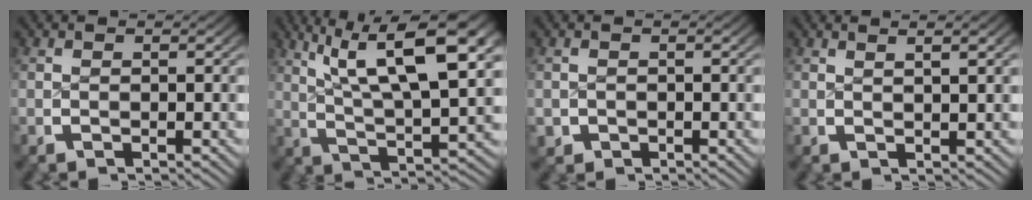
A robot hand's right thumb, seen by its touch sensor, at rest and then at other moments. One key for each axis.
{"total": 10.4, "fx": 3.1, "fy": 4.4, "fz": 8.9, "tx": -0.143, "ty": -0.012, "tz": 0.055}
{"total": 1.9, "fx": -0.9, "fy": 1.7, "fz": 0.3, "tx": -0.012, "ty": -0.017, "tz": -0.007}
{"total": 1.8, "fx": 1.2, "fy": 0.0, "fz": 1.3, "tx": -0.015, "ty": 0.003, "tz": 0.023}